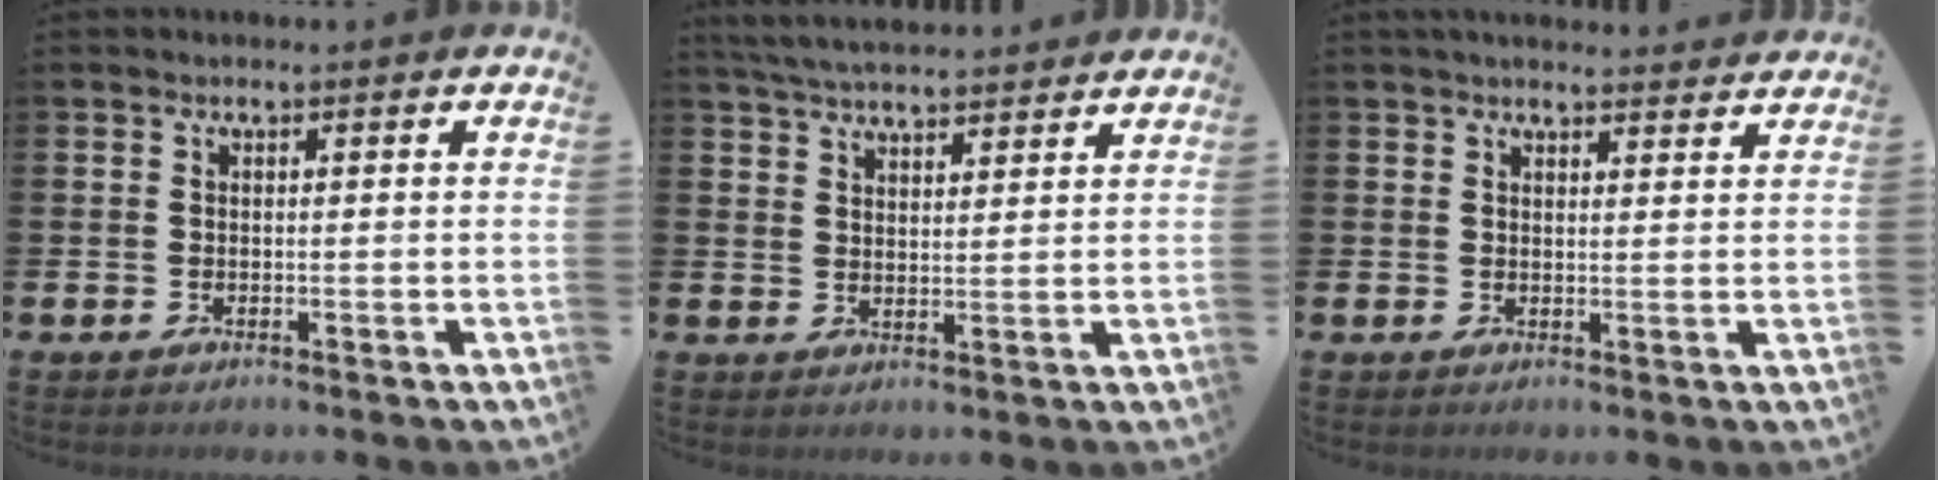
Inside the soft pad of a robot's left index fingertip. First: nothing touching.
{"total": 4.8, "force": [4.7, 0.3, 0.8], "torque": [-0.034, -0.021, 0.086]}
{"total": 2.0, "force": [2.0, 0.1, 0.1], "torque": [0.006, -0.012, 0.033]}